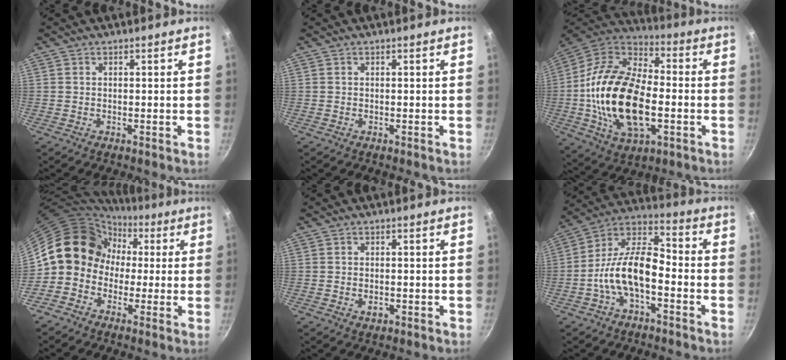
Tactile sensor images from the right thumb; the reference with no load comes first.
{"total": 0.0}
{"total": 25.2, "force": [-3.3, 14.4, 20.5], "torque": [-0.375, 0.026, -0.063]}
{"total": 12.5, "force": [0.4, 11.1, 5.8], "torque": [-0.057, 0.036, -0.017]}
{"total": 1.8, "force": [-0.6, 1.2, 1.2], "torque": [-0.018, 0.001, -0.010]}
{"total": 13.3, "force": [-4.2, 6.5, 10.8], "torque": [-0.183, 0.052, -0.092]}